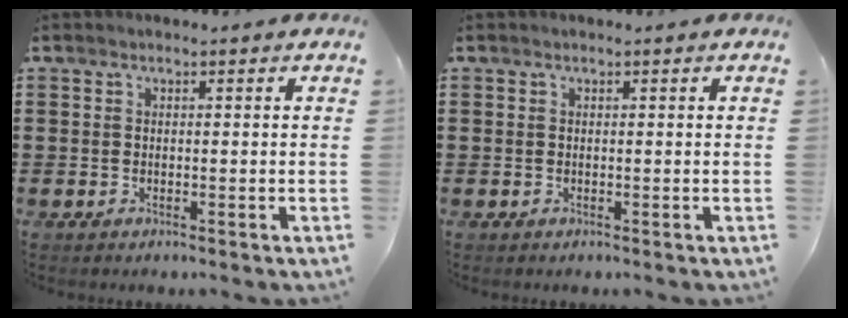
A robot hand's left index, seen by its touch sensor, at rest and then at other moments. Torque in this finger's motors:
{"motor_torque": [0.00, 0.00, 0.00, 0.00]}